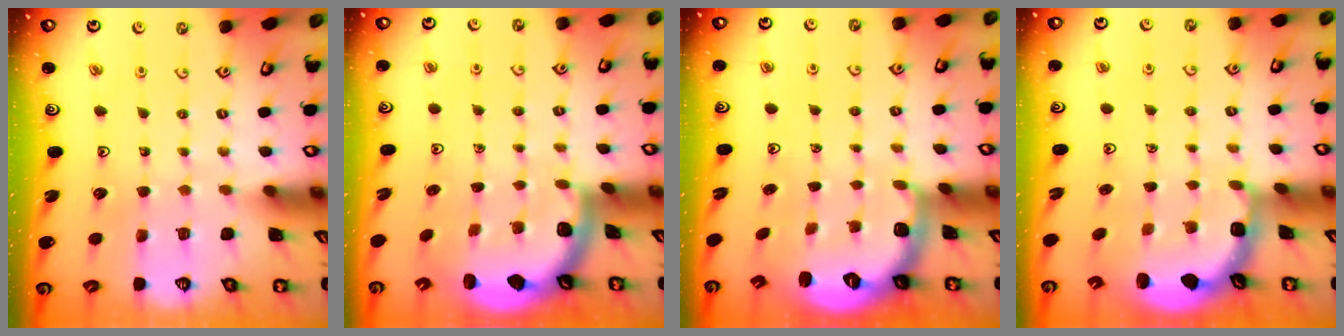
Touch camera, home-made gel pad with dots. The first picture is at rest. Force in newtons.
{"total": 1.8, "press": 1.8, "slide": 0.1}
{"total": 2.6, "press": 1.4, "slide": 2.2}
{"total": 2.9, "press": 2.0, "slide": 2.1}